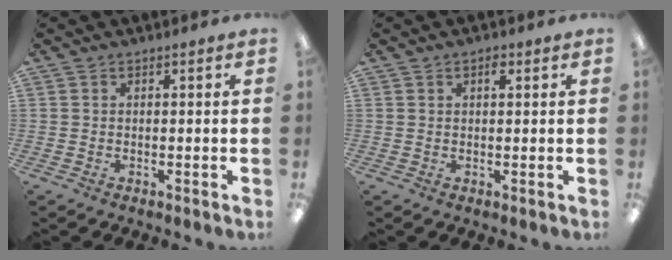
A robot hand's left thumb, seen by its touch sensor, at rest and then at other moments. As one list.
[{"total": 2.0, "force": [1.1, 1.0, 1.3], "torque": [-0.012, -0.002, 0.015]}]